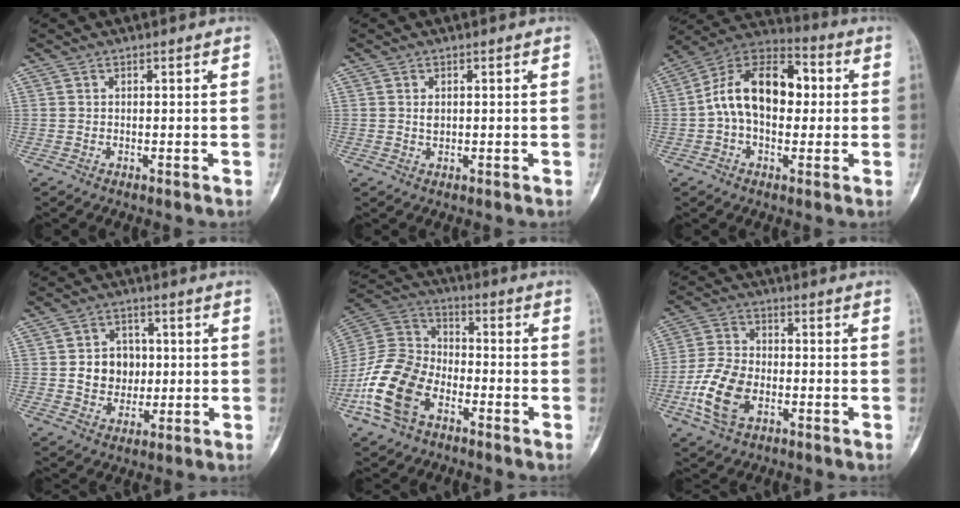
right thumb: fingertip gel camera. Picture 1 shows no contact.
{"total": 1.2, "force": [0.3, 0.9, 0.8], "torque": [-0.007, 0.001, 0.008]}
{"total": 16.3, "force": [0.9, 10.2, 12.7], "torque": [-0.190, 0.041, 0.005]}
{"total": 8.1, "force": [0.4, 6.9, 4.3], "torque": [-0.031, 0.003, 0.008]}
{"total": 15.9, "force": [-7.2, 10.1, 10.0], "torque": [-0.204, 0.044, -0.147]}
{"total": 11.4, "force": [-3.7, 7.0, 8.1], "torque": [-0.165, 0.014, -0.074]}